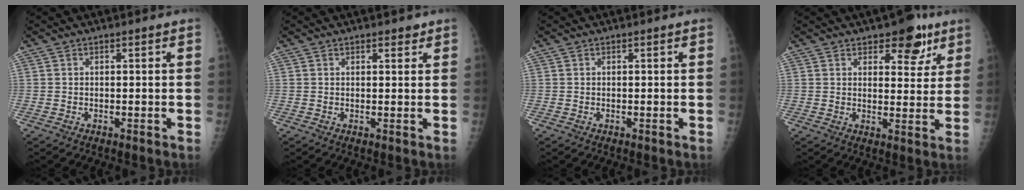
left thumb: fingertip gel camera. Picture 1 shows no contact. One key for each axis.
{"total": 1.3, "fx": 1.0, "fy": 0.7, "fz": 0.4, "tx": 0.007, "ty": -0.006, "tz": 0.010}
{"total": 0.0}
{"total": 7.9, "fx": 5.0, "fy": 4.1, "fz": 4.5, "tx": -0.022, "ty": -0.025, "tz": 0.066}